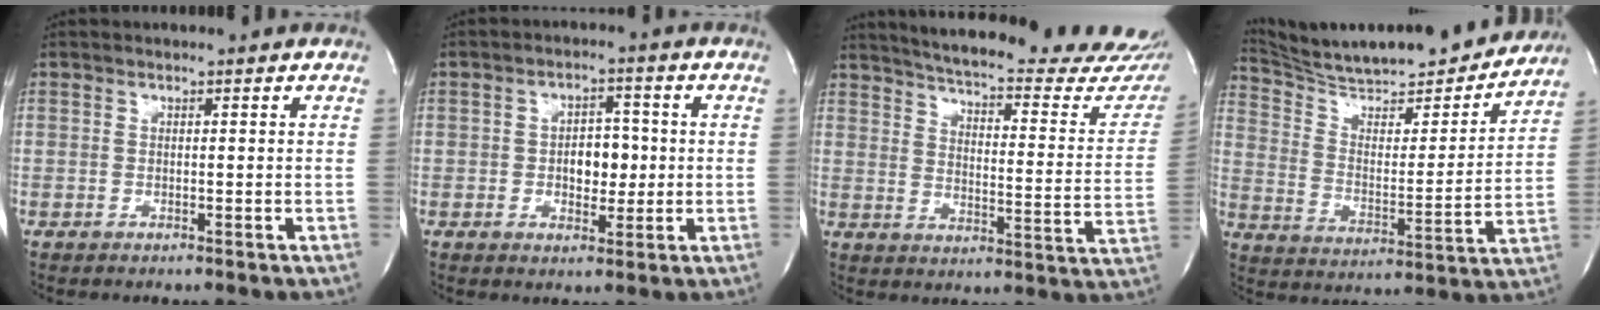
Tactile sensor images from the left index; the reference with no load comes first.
{"total": 4.9, "force": [-0.3, 3.0, 3.8], "torque": [-0.054, 0.009, -0.002]}
{"total": 29.8, "force": [26.9, 4.2, 12.1], "torque": [-0.189, -0.106, 0.318]}
{"total": 24.0, "force": [22.1, 3.1, 9.0], "torque": [-0.146, -0.026, 0.317]}